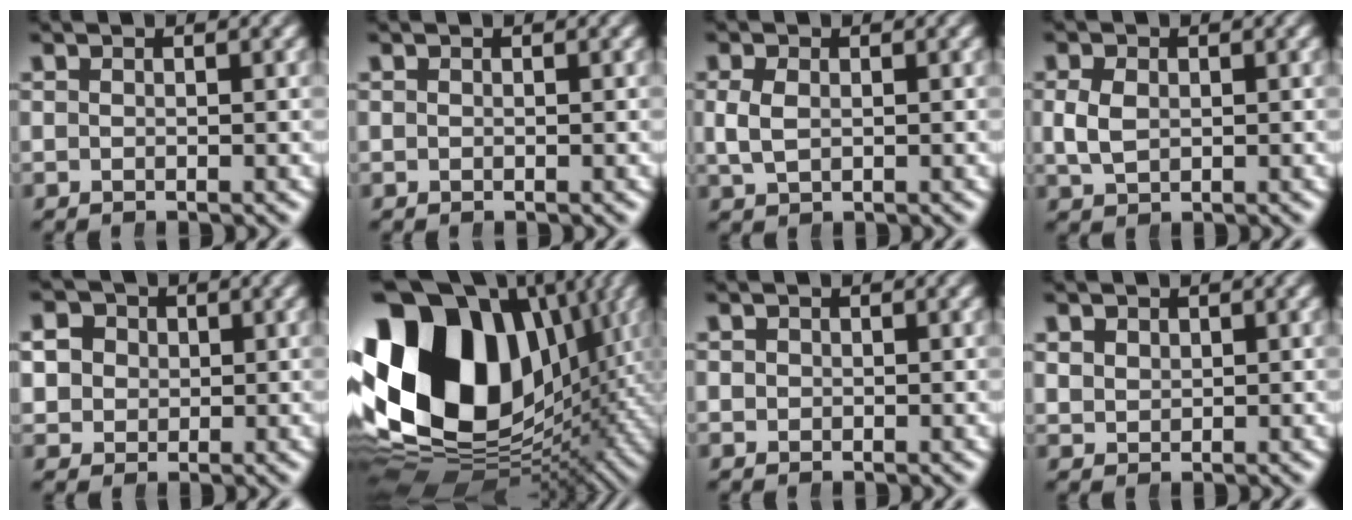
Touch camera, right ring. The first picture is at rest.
{"total": 0.0}
{"total": 2.4, "force": [0.2, 1.8, 1.6], "torque": [-0.044, -0.005, 0.011]}
{"total": 3.1, "force": [0.1, 2.5, 1.8], "torque": [-0.047, -0.008, 0.012]}
{"total": 7.0, "force": [2.1, 6.0, 2.9], "torque": [-0.063, 0.001, 0.034]}
{"total": 30.4, "force": [-0.6, 20.8, 22.1], "torque": [-0.364, -0.047, 0.011]}
{"total": 0.6, "force": [0.1, 0.5, 0.3], "torque": [-0.005, -0.004, 0.008]}
{"total": 1.7, "force": [1.2, 1.1, 0.4], "torque": [-0.008, -0.002, 0.033]}